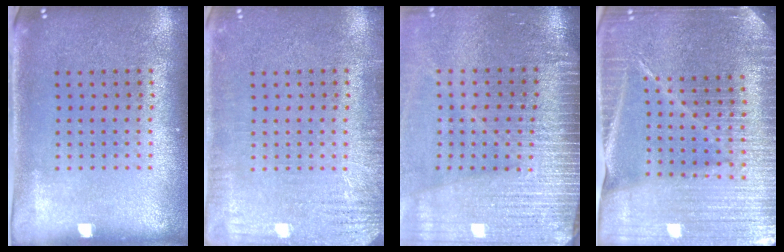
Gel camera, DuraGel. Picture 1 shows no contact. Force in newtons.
{"total": 2.9, "press": 2.9, "slide": 0.4}
{"total": 4.3, "press": 3.7, "slide": 2.3}
{"total": 5.1, "press": 4.6, "slide": 2.2}